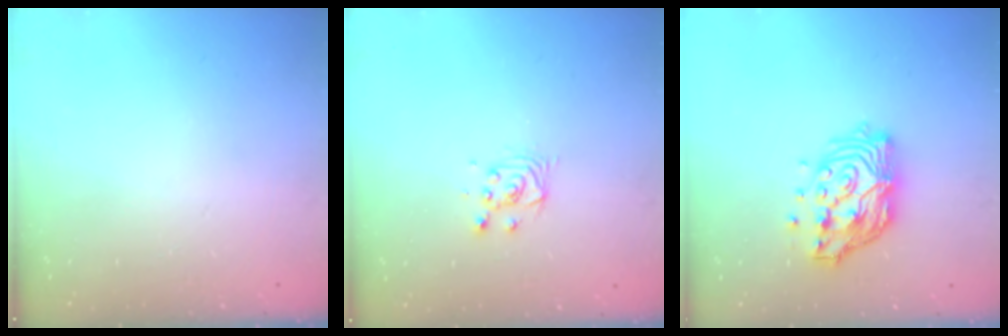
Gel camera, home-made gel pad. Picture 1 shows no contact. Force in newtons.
{"total": 3.8, "press": 3.7, "slide": 0.5}
{"total": 14.1, "press": 14.0, "slide": 1.3}